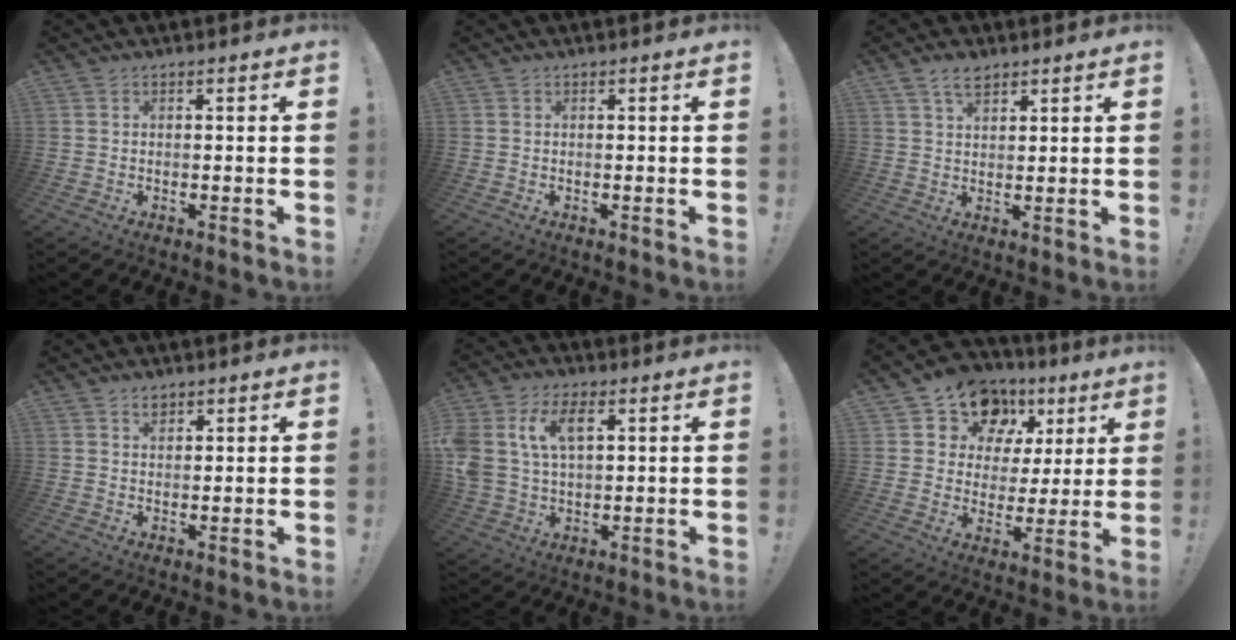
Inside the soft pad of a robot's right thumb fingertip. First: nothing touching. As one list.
[{"total": 0.0}, {"total": 4.6, "force": [3.3, 2.3, 2.1], "torque": [-0.041, -0.009, 0.062]}, {"total": 2.4, "force": [1.9, 1.3, 0.6], "torque": [0.001, -0.009, 0.032]}, {"total": 11.2, "force": [4.2, 7.0, 7.7], "torque": [-0.158, 0.000, 0.076]}, {"total": 12.9, "force": [7.8, 9.2, 4.7], "torque": [-0.076, -0.048, 0.146]}]